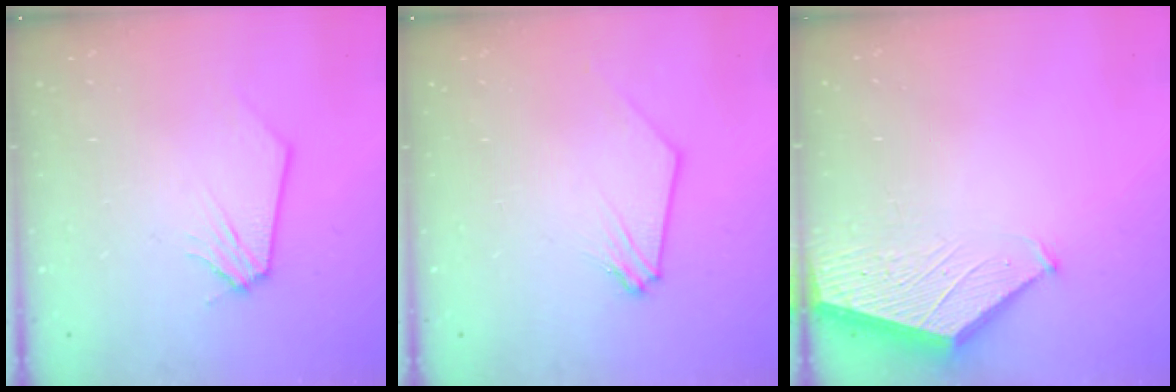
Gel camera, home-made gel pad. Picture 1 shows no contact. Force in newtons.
{"total": 0.0}
{"total": 1.4, "press": 1.4, "slide": 0.3}